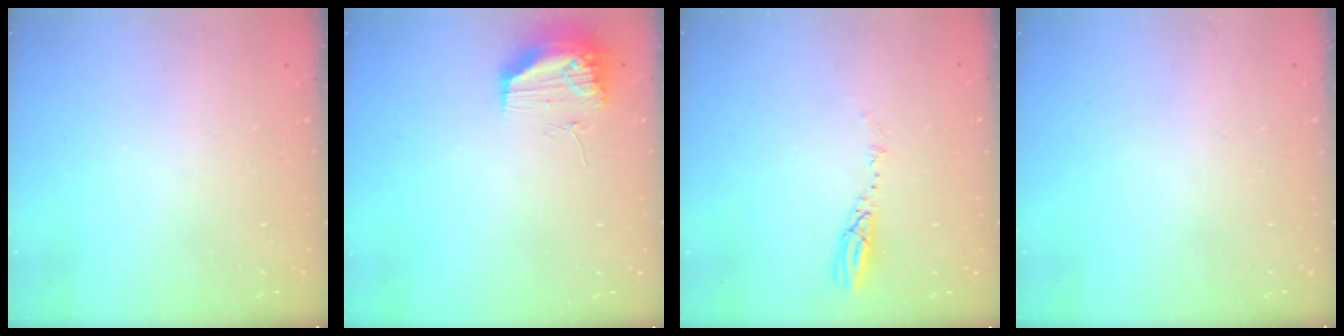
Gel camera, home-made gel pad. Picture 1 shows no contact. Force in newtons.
{"total": 19.1, "press": 13.1, "slide": 13.9}
{"total": 4.4, "press": 4.4, "slide": 0.4}
{"total": 0.0}